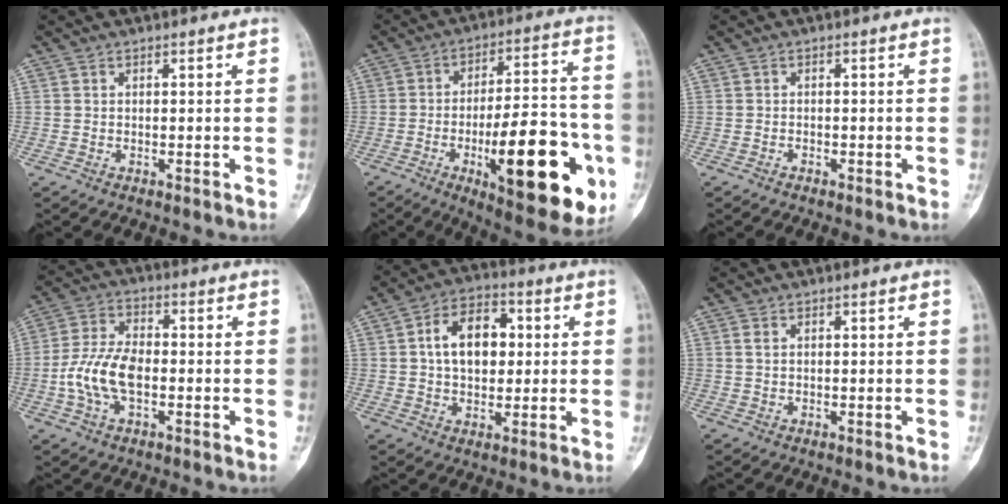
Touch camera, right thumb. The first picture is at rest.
{"total": 25.9, "force": [-8.4, 8.9, 22.9], "torque": [-0.287, 0.017, -0.106]}
{"total": 0.6, "force": [-0.4, 0.4, 0.2], "torque": [-0.008, 0.001, -0.010]}
{"total": 10.2, "force": [-2.0, 5.6, 8.3], "torque": [-0.171, 0.023, -0.042]}
{"total": 11.6, "force": [1.7, 7.6, 8.6], "torque": [-0.113, 0.014, 0.023]}
{"total": 1.1, "force": [0.4, 0.7, 0.8], "torque": [-0.020, 0.004, 0.011]}